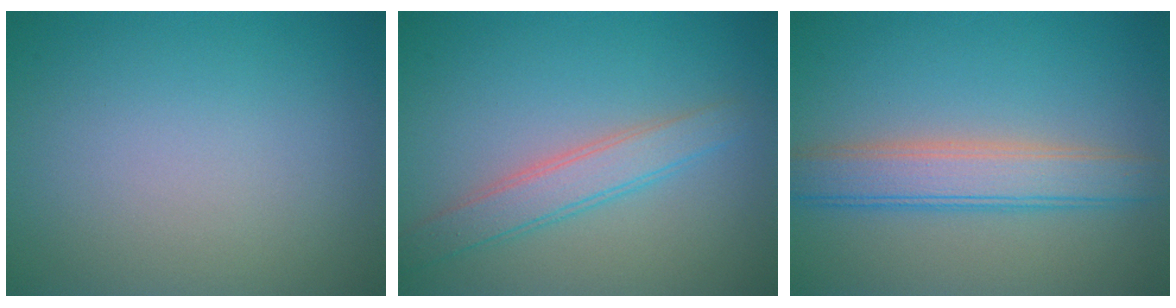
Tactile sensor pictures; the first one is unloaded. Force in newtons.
{"total": 3.1, "press": 3.1, "slide": 0.1}
{"total": 4.7, "press": 4.7, "slide": 0.2}